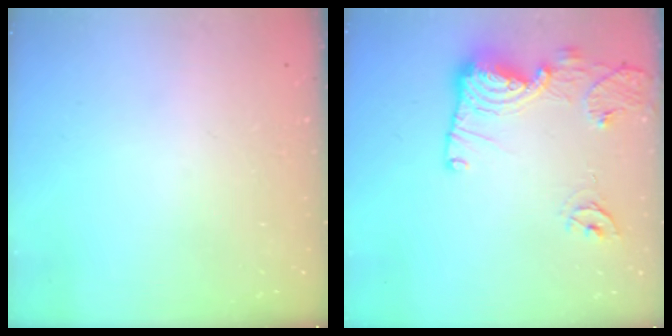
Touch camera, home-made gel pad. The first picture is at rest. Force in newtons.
{"total": 14.3, "press": 14.2, "slide": 1.4}